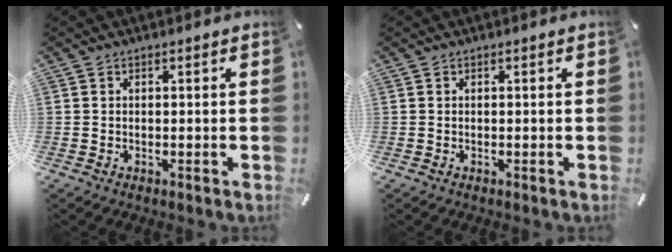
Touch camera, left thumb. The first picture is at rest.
{"total": 0.0}